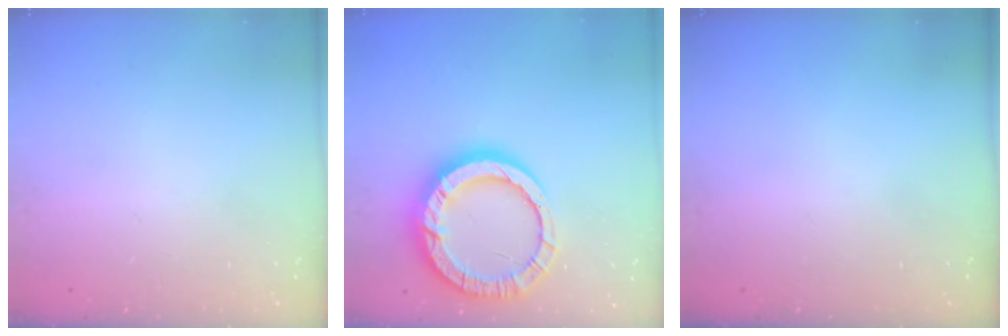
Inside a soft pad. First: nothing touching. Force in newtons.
{"total": 17.5, "press": 17.4, "slide": 1.5}
{"total": 0.0}